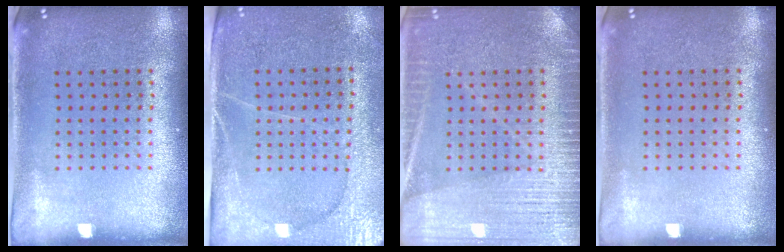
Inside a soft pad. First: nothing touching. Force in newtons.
{"total": 3.0, "press": 2.8, "slide": 1.1}
{"total": 4.7, "press": 4.6, "slide": 0.7}
{"total": 0.0}